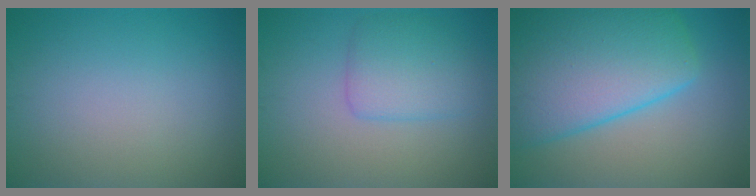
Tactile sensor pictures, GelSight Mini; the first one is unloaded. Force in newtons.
{"total": 3.5, "press": 3.5, "slide": 0.1}
{"total": 11.6, "press": 11.6, "slide": 0.4}